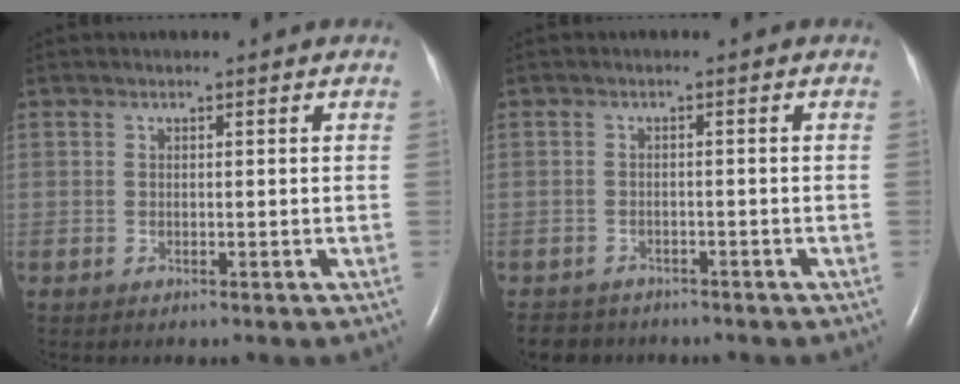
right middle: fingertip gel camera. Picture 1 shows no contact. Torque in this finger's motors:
{"motor_torque": [0.34, -0.26, 0.07, 0.02]}